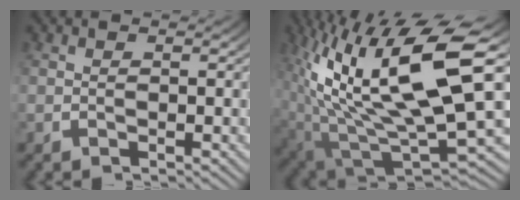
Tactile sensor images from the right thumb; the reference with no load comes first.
{"total": 17.4, "force": [-0.6, 10.4, 14.0], "torque": [-0.292, -0.060, 0.025]}